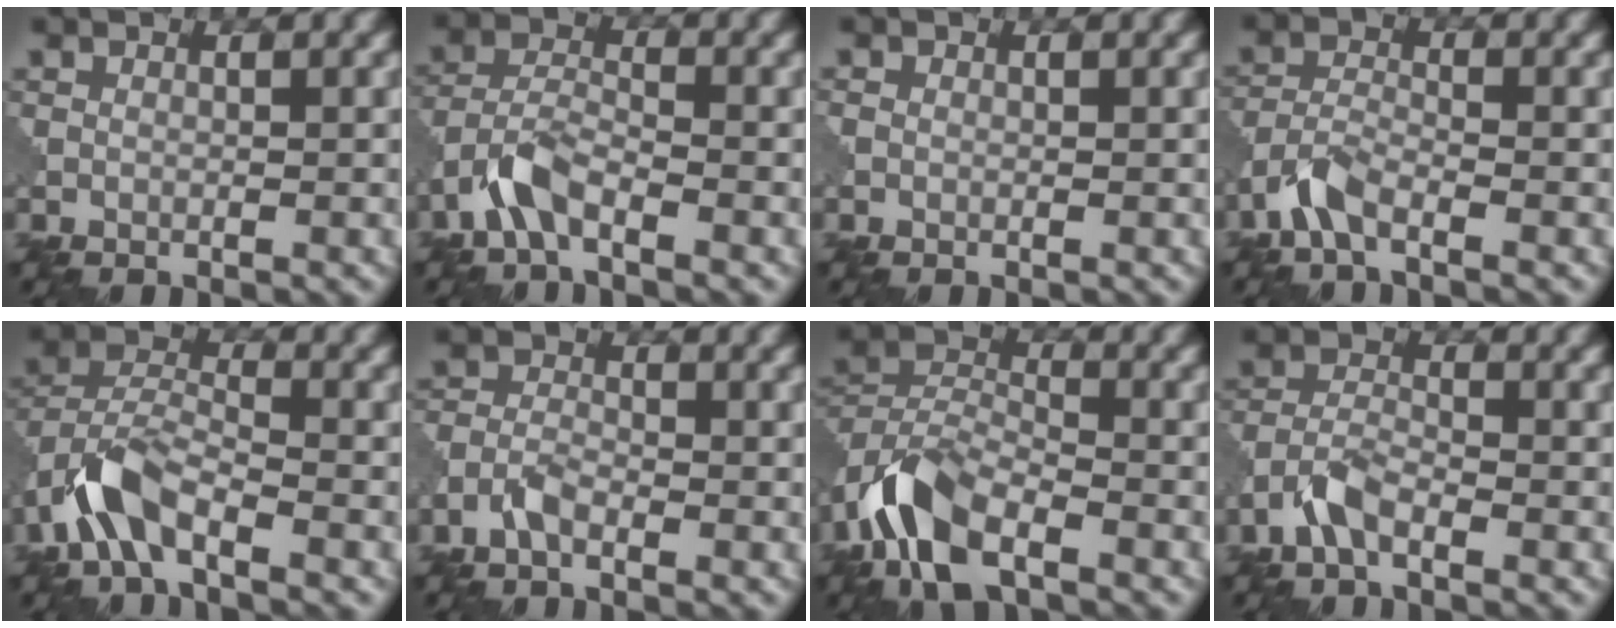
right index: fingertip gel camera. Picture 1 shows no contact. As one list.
[{"total": 3.9, "force": [-2.5, 1.5, 2.7], "torque": [-0.057, 0.009, -0.062]}, {"total": 0.7, "force": [0.0, 0.7, 0.2], "torque": [-0.002, -0.002, -0.001]}, {"total": 3.3, "force": [-2.3, 1.1, 2.1], "torque": [-0.052, 0.003, -0.056]}, {"total": 5.4, "force": [-3.2, 2.2, 3.7], "torque": [-0.073, 0.009, -0.071]}, {"total": 2.3, "force": [-1.5, 1.1, 1.4], "torque": [-0.032, 0.005, -0.039]}, {"total": 7.7, "force": [-4.8, 3.5, 4.9], "torque": [-0.093, 0.004, -0.105]}, {"total": 3.1, "force": [-2.0, 1.2, 2.0], "torque": [-0.044, 0.008, -0.050]}]